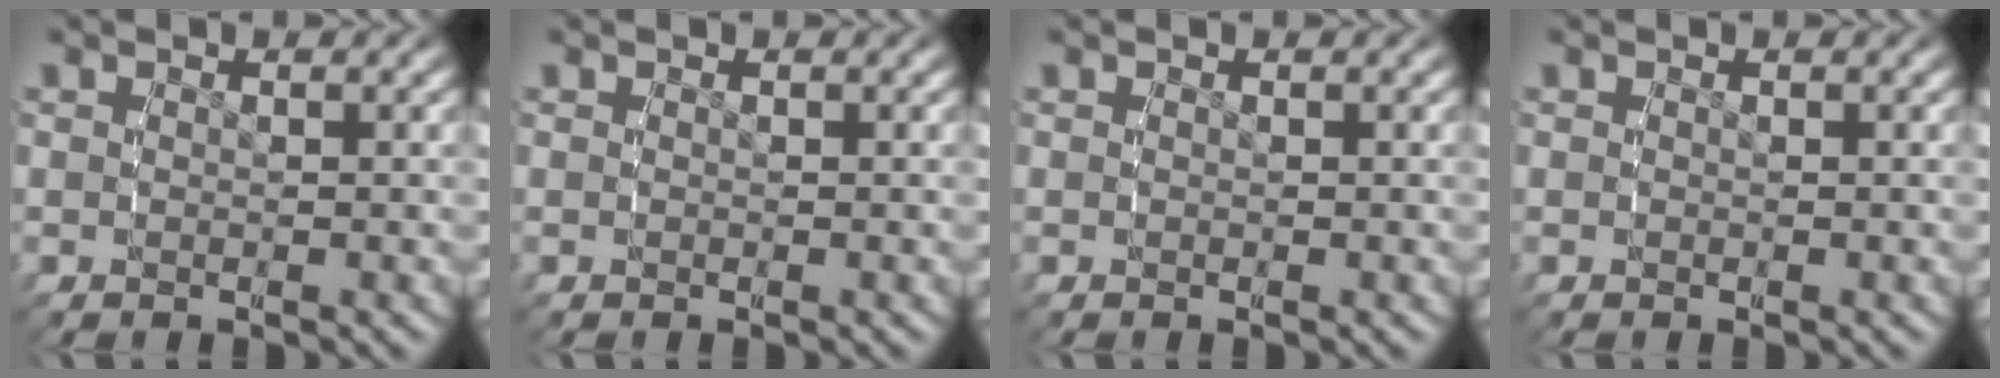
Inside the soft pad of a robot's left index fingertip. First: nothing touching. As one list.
[{"total": 0.0}, {"total": 0.0}, {"total": 0.0}]